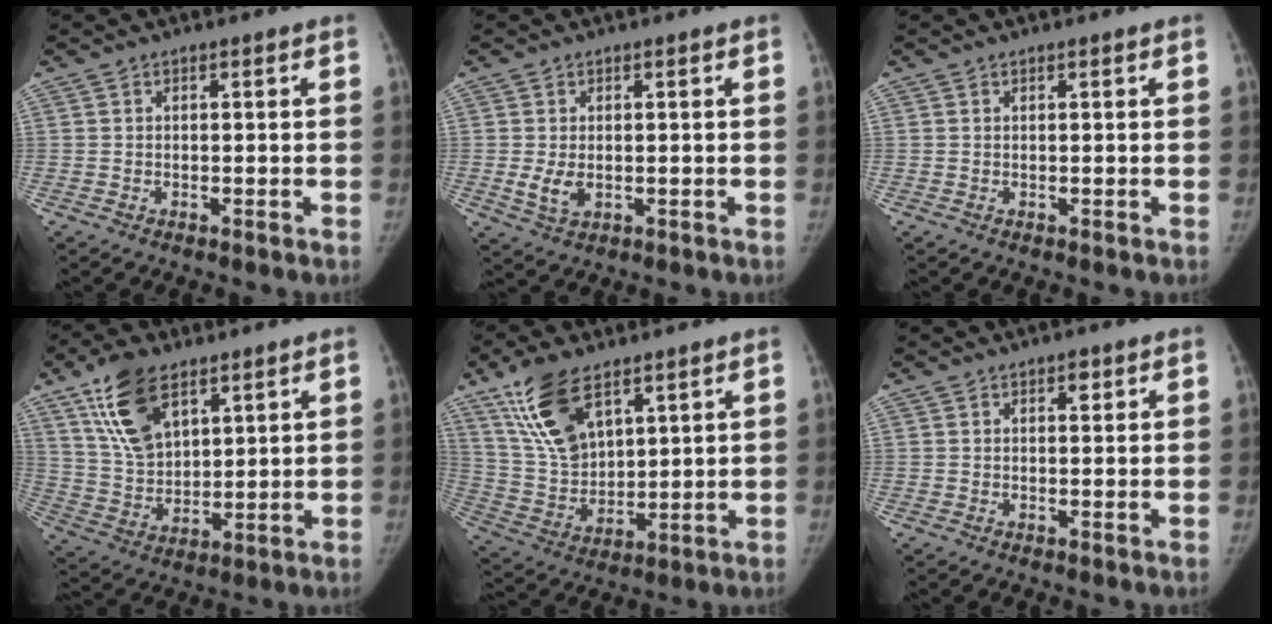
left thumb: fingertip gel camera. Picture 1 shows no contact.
{"total": 3.7, "force": [-0.2, 2.4, 2.9], "torque": [-0.057, -0.010, 0.004]}
{"total": 0.0}
{"total": 13.8, "force": [8.0, 7.3, 8.6], "torque": [-0.137, -0.030, 0.159]}
{"total": 14.7, "force": [8.8, 7.1, 9.4], "torque": [-0.159, -0.036, 0.181]}
{"total": 1.5, "force": [0.8, 0.8, 1.0], "torque": [-0.007, -0.002, 0.010]}